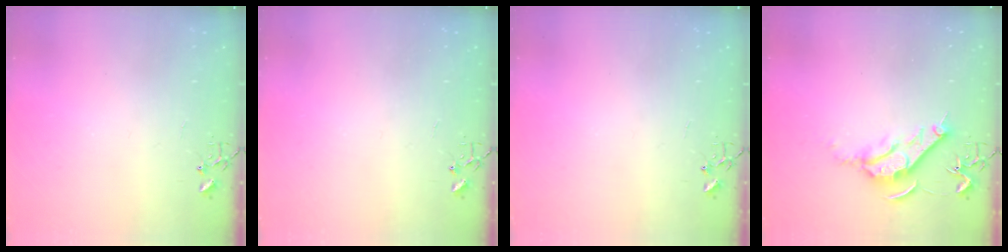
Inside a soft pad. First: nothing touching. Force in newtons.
{"total": 0.0}
{"total": 0.0}
{"total": 10.8, "press": 10.7, "slide": 1.1}